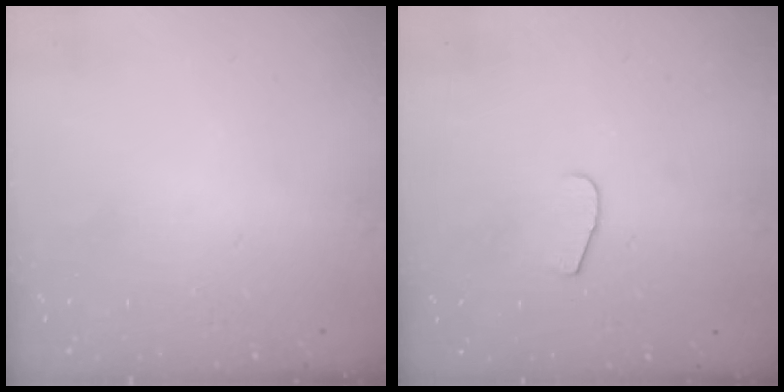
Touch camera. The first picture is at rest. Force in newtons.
{"total": 5.5, "press": 5.5, "slide": 0.5}